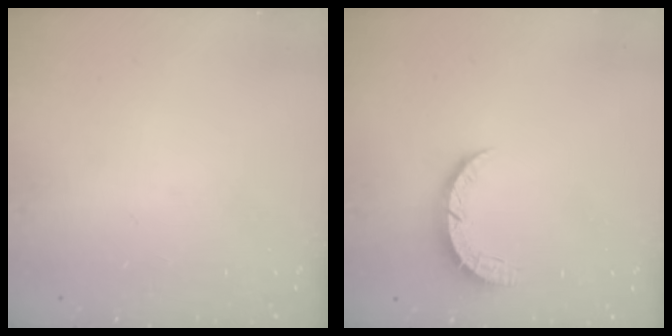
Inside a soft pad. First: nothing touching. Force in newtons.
{"total": 4.4, "press": 4.4, "slide": 0.5}